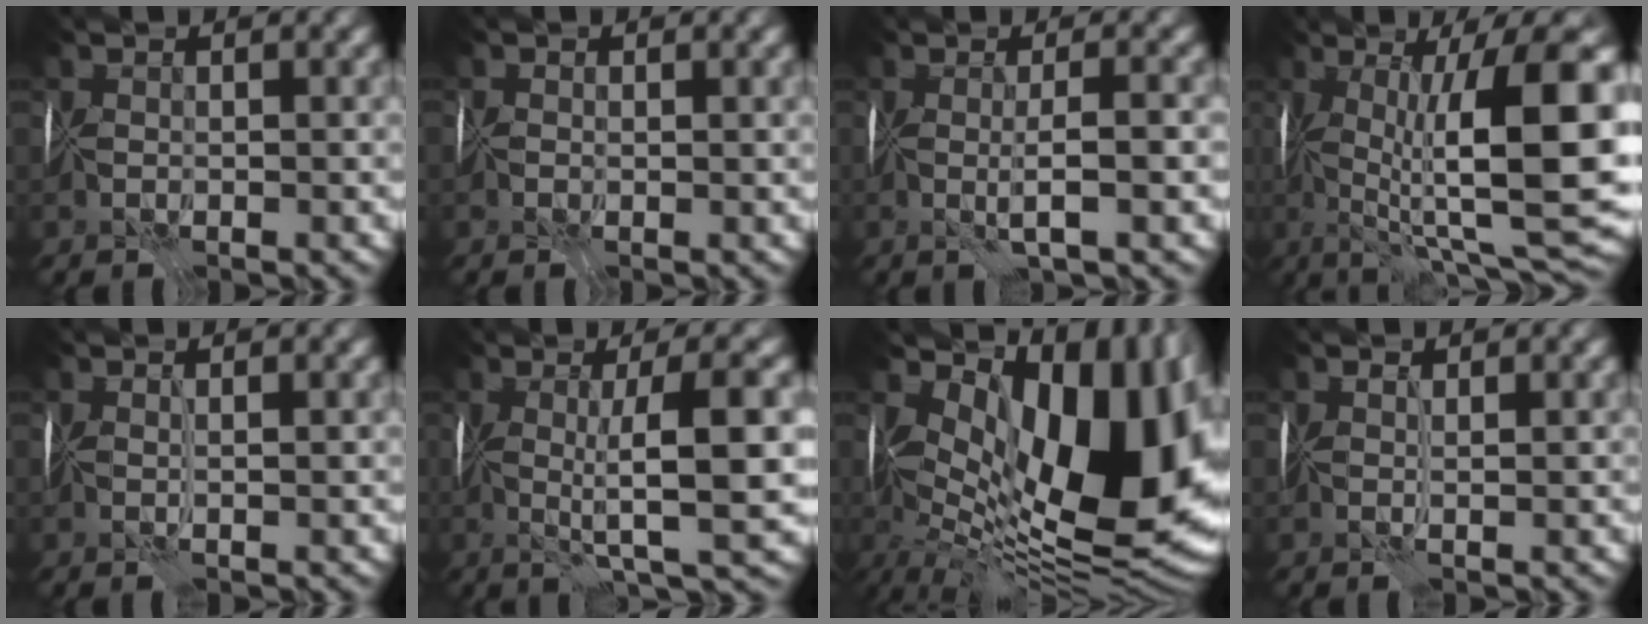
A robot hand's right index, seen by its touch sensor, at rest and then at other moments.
{"total": 0.5, "force": [0.0, 0.5, 0.2], "torque": [0.001, -0.001, 0.000]}
{"total": 2.1, "force": [-0.1, -1.3, 1.6], "torque": [-0.024, -0.004, 0.002]}
{"total": 13.0, "force": [0.8, 1.9, 12.8], "torque": [-0.188, 0.006, 0.026]}
{"total": 1.5, "force": [0.6, -1.2, -0.6], "torque": [0.015, 0.000, 0.015]}
{"total": 7.3, "force": [0.4, 0.1, 7.3], "torque": [-0.106, 0.003, 0.012]}
{"total": 16.5, "force": [3.0, 8.2, 14.0], "torque": [-0.193, 0.011, 0.067]}
{"total": 1.3, "force": [0.8, -0.9, -0.4], "torque": [0.010, -0.001, 0.019]}